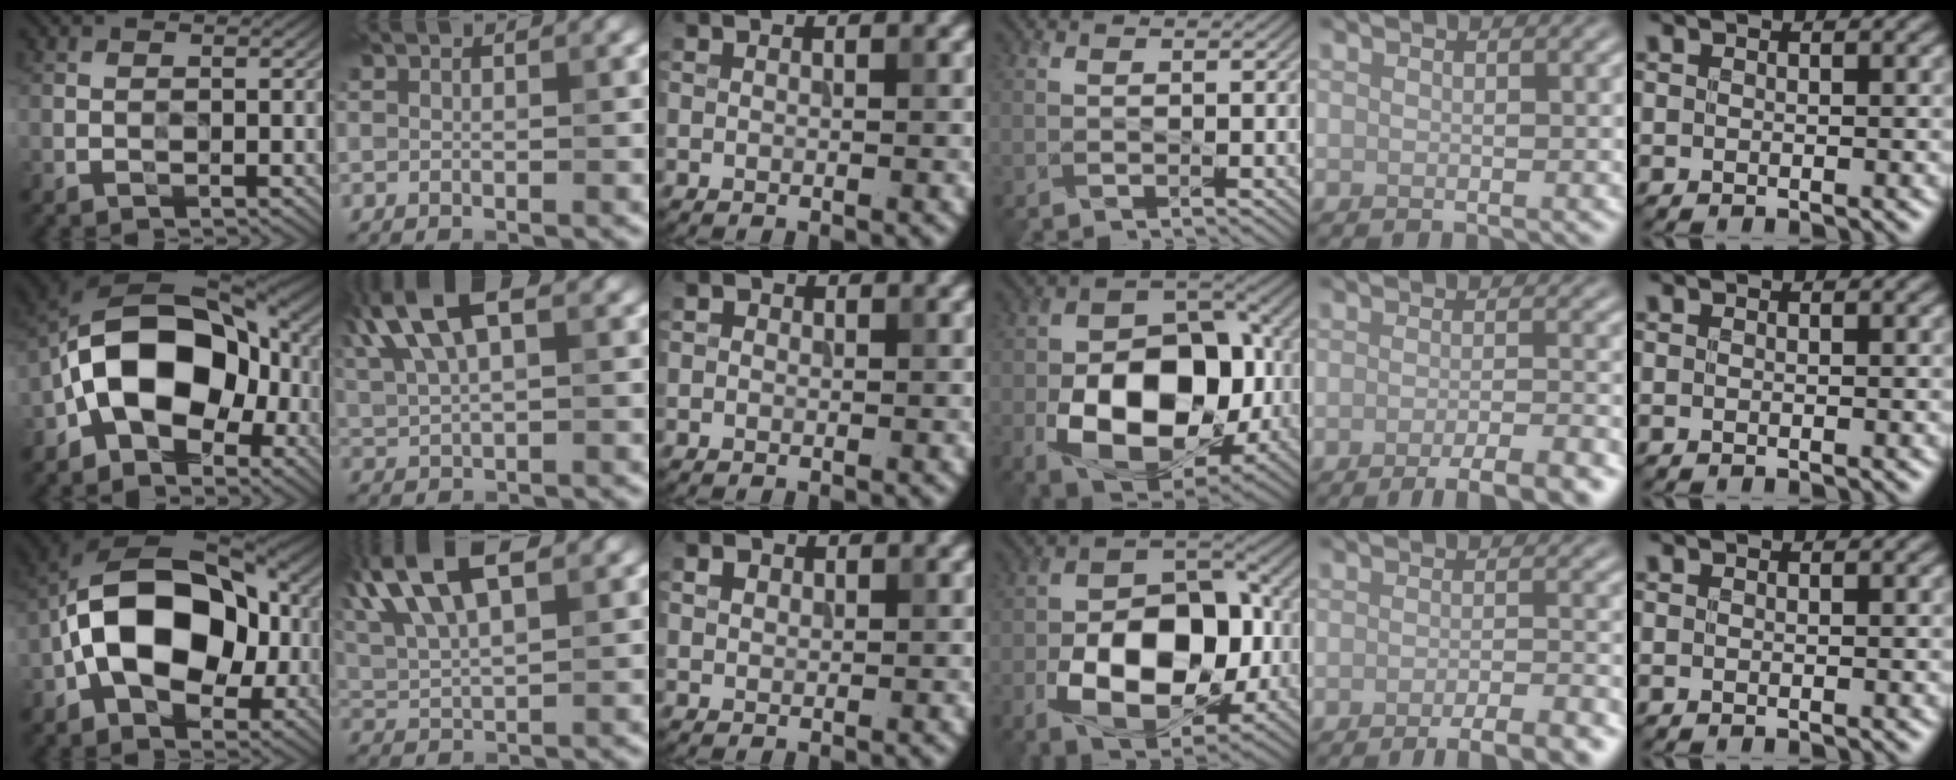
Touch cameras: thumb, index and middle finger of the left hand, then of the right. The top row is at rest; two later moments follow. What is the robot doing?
{"motion": "wipe", "object": "bowl"}